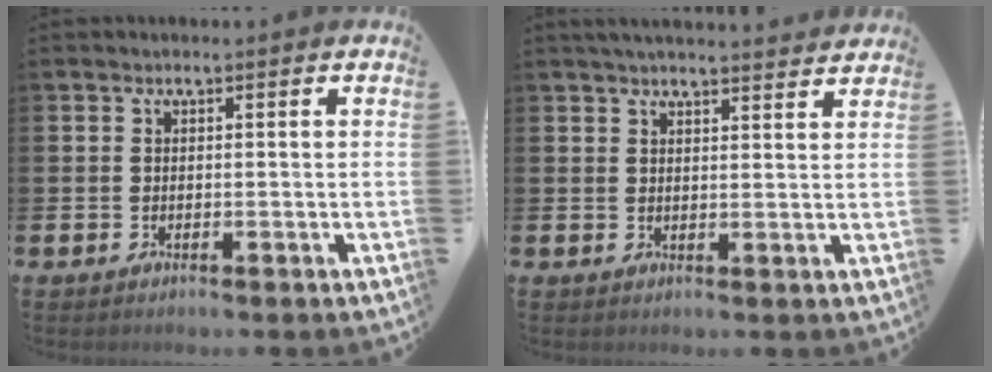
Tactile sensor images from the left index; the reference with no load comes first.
{"total": 3.5, "force": [3.4, 0.0, 0.6], "torque": [-0.012, -0.016, 0.061]}